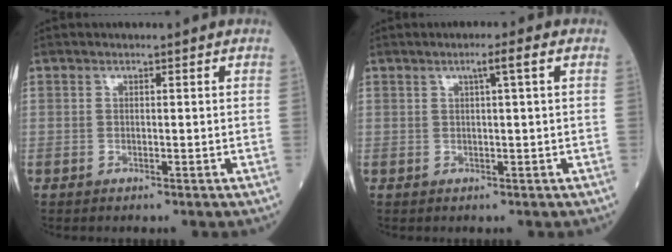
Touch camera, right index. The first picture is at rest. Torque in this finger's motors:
{"motor_torque": [0.36, 0.17, 0.12, 0.05]}